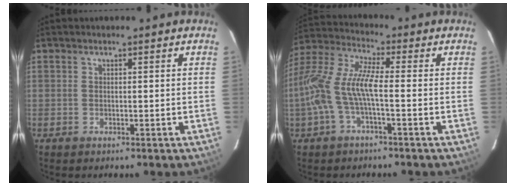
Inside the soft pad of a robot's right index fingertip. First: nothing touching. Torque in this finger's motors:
{"motor_torque": [0.44, -0.14, 0.43, 0.21]}